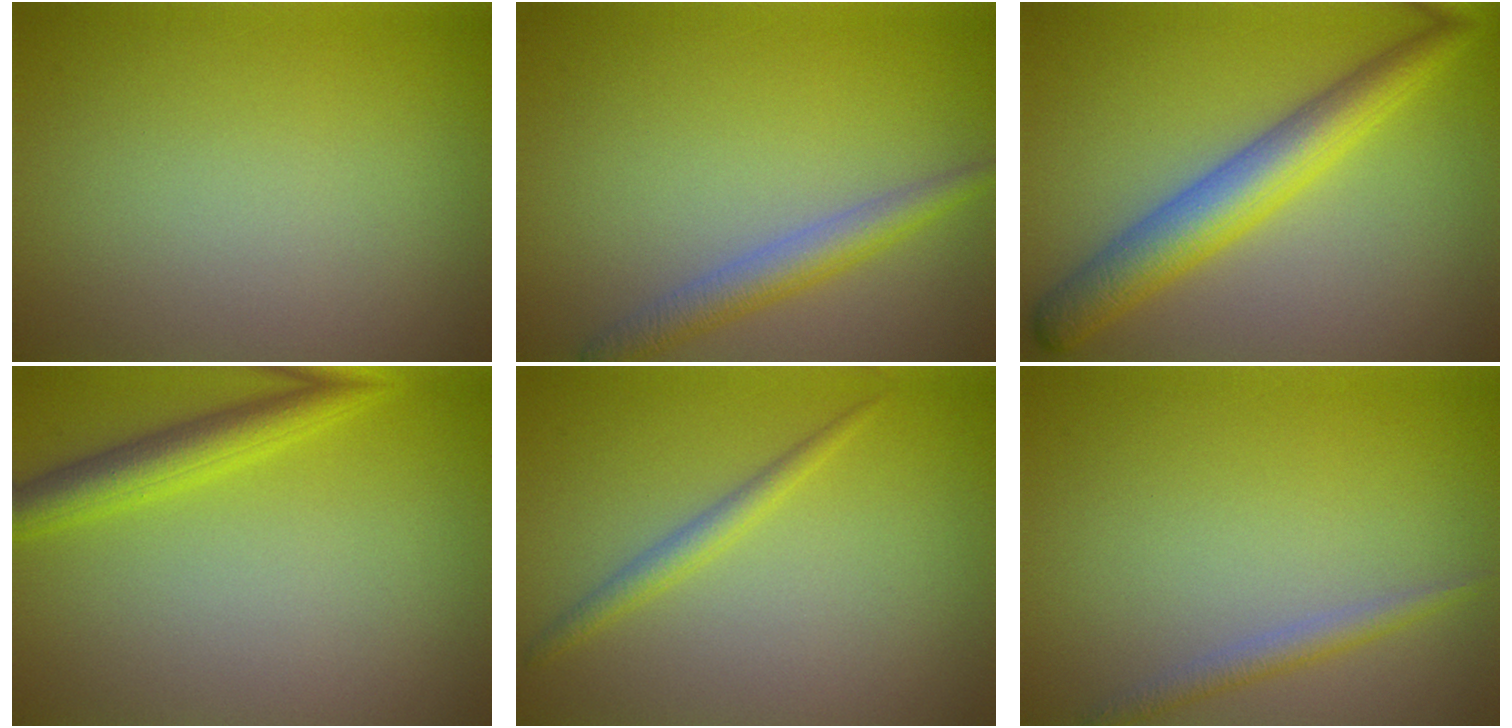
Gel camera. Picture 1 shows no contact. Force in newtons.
{"total": 2.9, "press": 2.9, "slide": 0.1}
{"total": 5.8, "press": 5.8, "slide": 0.1}
{"total": 3.5, "press": 3.5, "slide": 0.2}
{"total": 1.6, "press": 1.6, "slide": 0.1}
{"total": 1.6, "press": 1.6, "slide": 0.1}